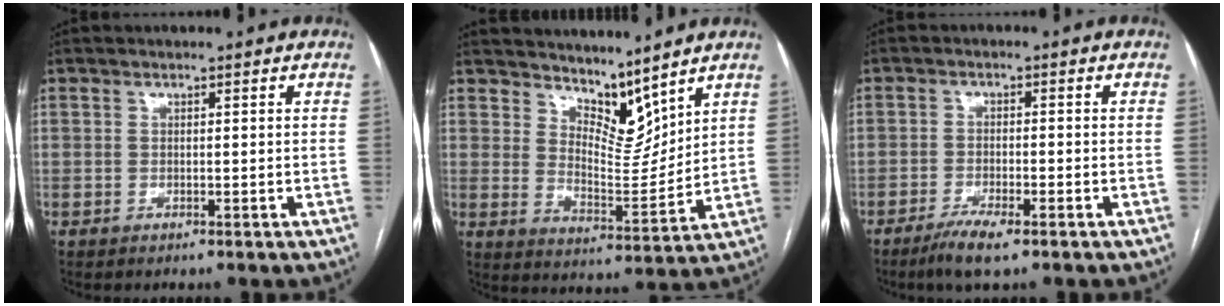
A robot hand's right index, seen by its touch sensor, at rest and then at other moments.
{"total": 7.9, "force": [7.2, 2.2, 2.5], "torque": [-0.038, -0.014, 0.135]}
{"total": 4.6, "force": [-3.2, 0.5, 3.2], "torque": [-0.063, -0.010, -0.059]}